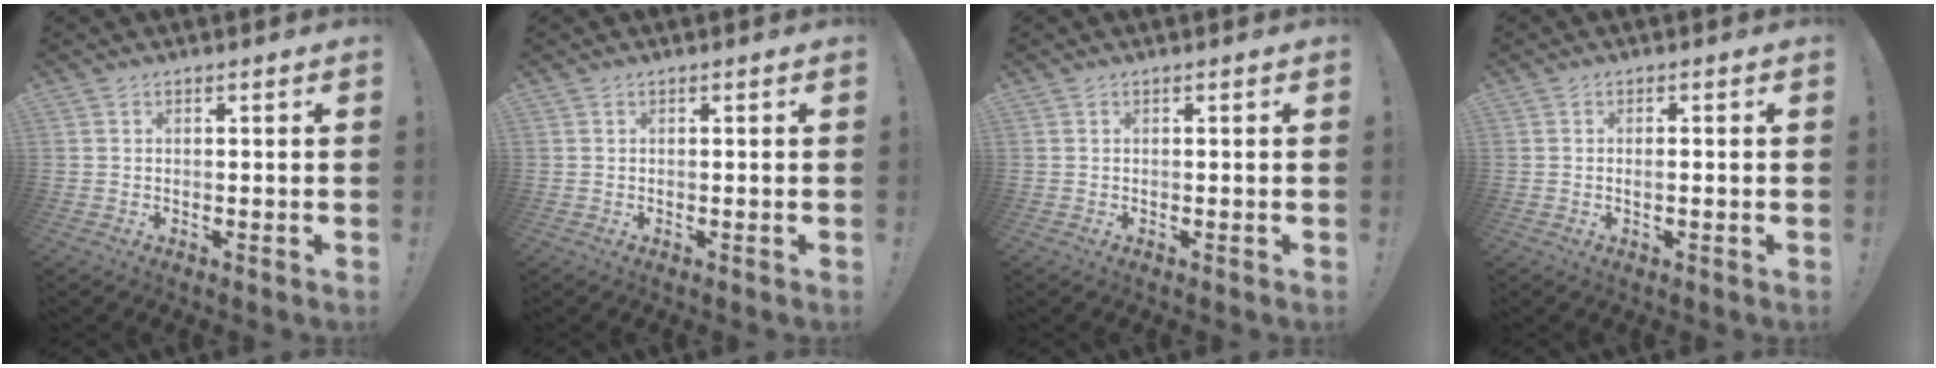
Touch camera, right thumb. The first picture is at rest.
{"total": 0.0}
{"total": 0.0}
{"total": 1.2, "force": [-0.2, 0.2, 1.2], "torque": [-0.015, -0.001, -0.006]}